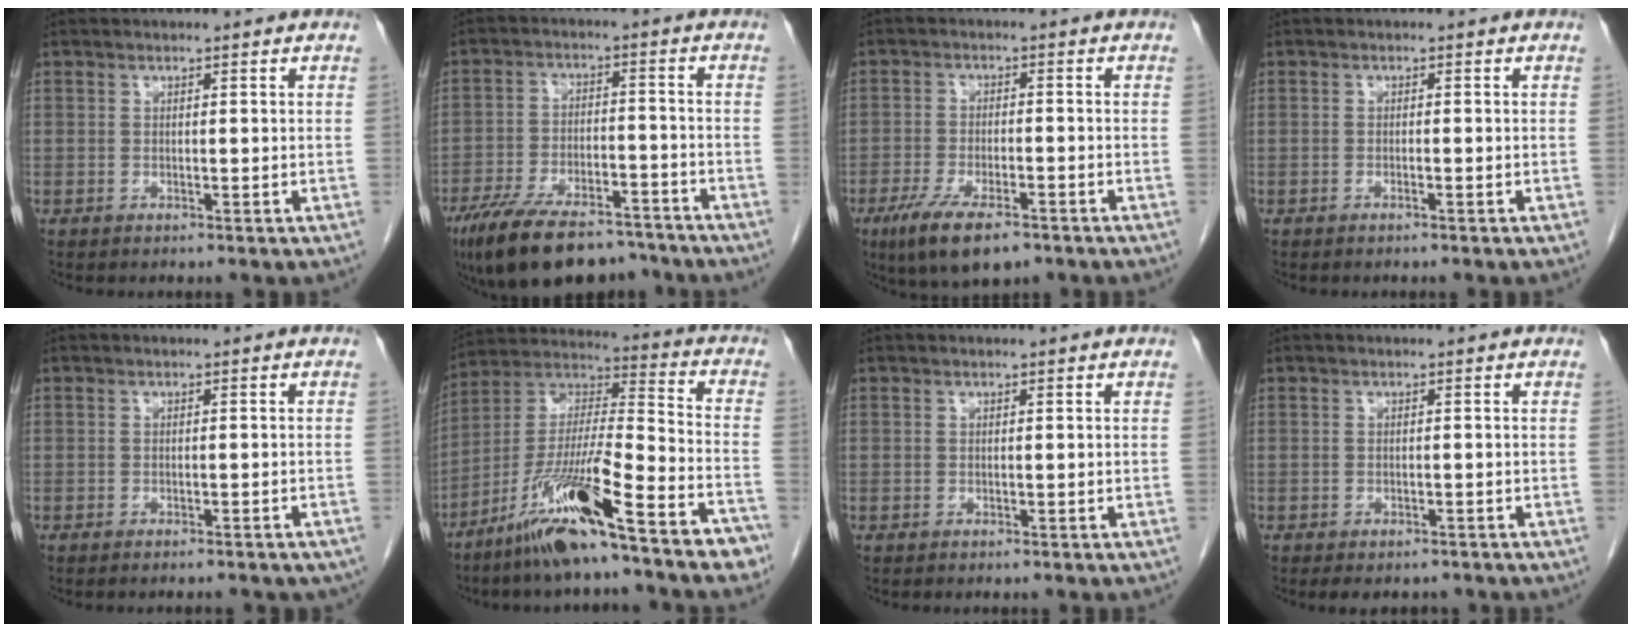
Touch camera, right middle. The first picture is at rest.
{"total": 16.3, "force": [-12.8, 5.5, 8.3], "torque": [-0.157, -0.003, -0.207]}
{"total": 9.2, "force": [-6.1, 2.7, 6.4], "torque": [-0.116, -0.016, -0.099]}
{"total": 0.7, "force": [-0.5, 0.0, 0.5], "torque": [-0.015, 0.001, -0.008]}
{"total": 6.4, "force": [-5.5, 1.7, 2.7], "torque": [-0.032, -0.003, -0.057]}
{"total": 19.2, "force": [-13.0, 1.9, 14.1], "torque": [-0.254, -0.002, -0.229]}
{"total": 0.0}
{"total": 4.7, "force": [-3.9, 2.1, 1.5], "torque": [-0.016, 0.000, -0.047]}